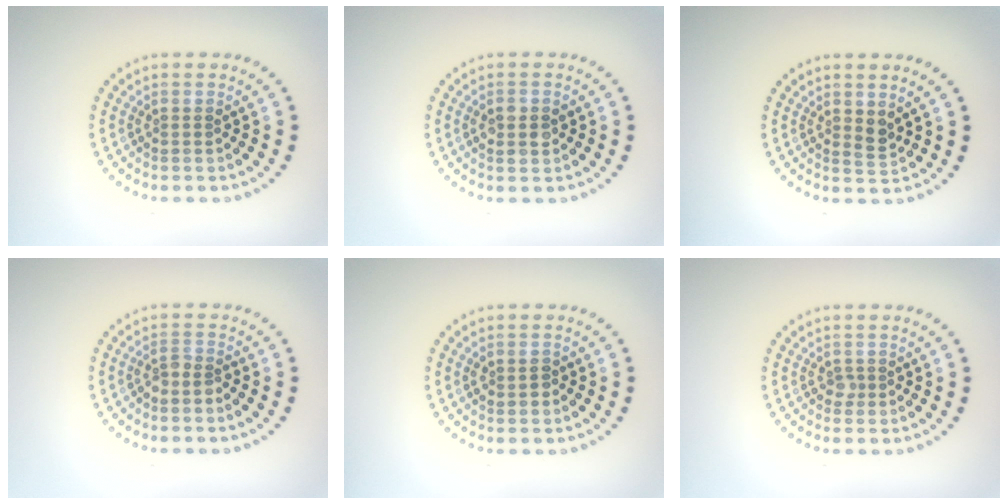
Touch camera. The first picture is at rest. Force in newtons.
{"total": 2.4, "press": 2.4, "slide": 0.1}
{"total": 1.2, "press": 1.0, "slide": 0.6}
{"total": 1.5, "press": 1.1, "slide": 1.0}
{"total": 1.2, "press": 1.2, "slide": 0.1}
{"total": 0.7, "press": 0.6, "slide": 0.5}